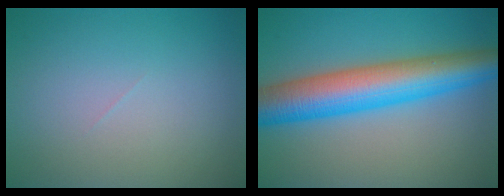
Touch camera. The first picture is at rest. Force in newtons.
{"total": 9.6, "press": 9.6, "slide": 0.1}